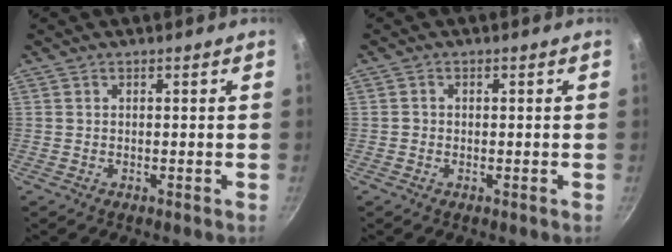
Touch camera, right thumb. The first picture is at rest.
{"total": 0.6, "force": [-0.2, 0.5, 0.1], "torque": [-0.002, 0.002, -0.005]}